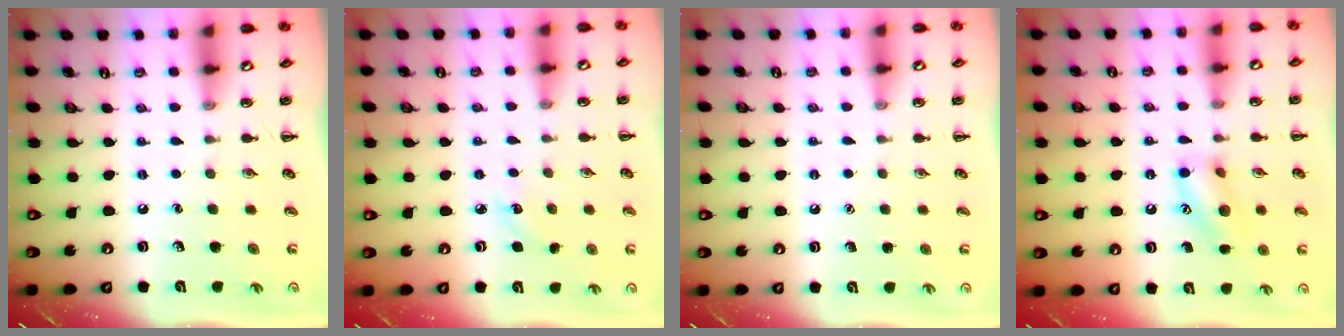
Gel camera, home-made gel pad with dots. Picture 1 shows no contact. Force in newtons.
{"total": 3.7, "press": 3.5, "slide": 1.0}
{"total": 1.4, "press": 1.4, "slide": 0.1}
{"total": 11.9, "press": 11.8, "slide": 1.4}